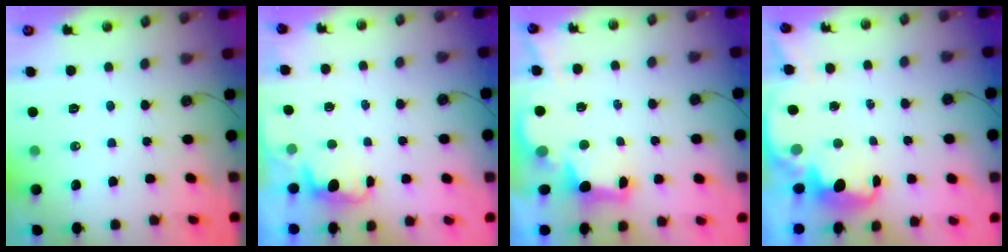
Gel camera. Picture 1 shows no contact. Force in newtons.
{"total": 0.8, "press": 0.3, "slide": 0.7}
{"total": 2.9, "press": 2.8, "slide": 0.9}
{"total": 2.5, "press": 2.4, "slide": 0.7}